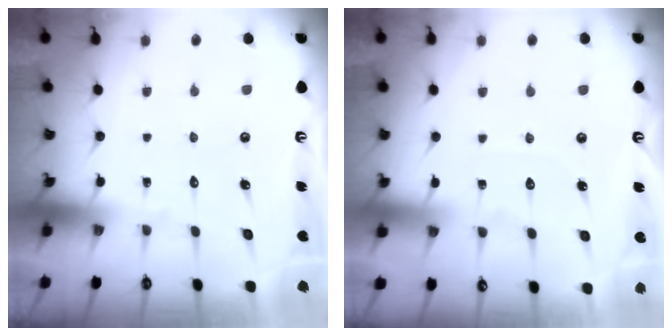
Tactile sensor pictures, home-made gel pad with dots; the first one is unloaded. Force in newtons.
{"total": 2.3, "press": 2.3, "slide": 0.3}